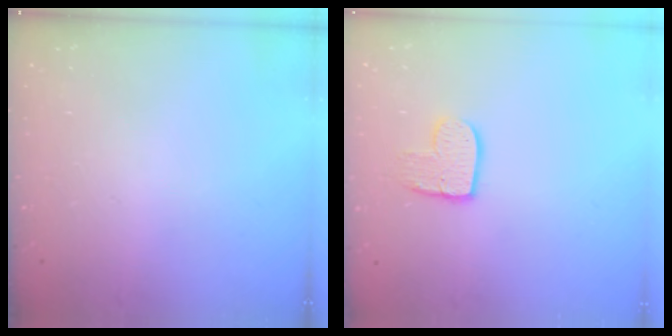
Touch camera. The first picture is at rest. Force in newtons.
{"total": 9.1, "press": 9.0, "slide": 0.7}